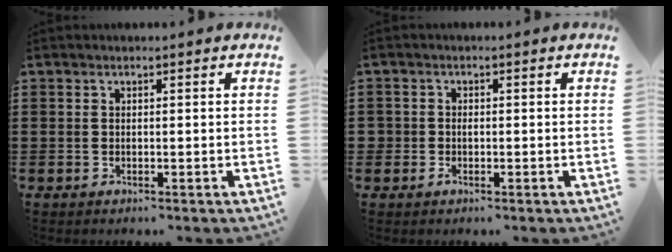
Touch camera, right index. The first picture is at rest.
{"total": 1.1, "force": [-0.4, 0.9, 0.5], "torque": [-0.013, -0.002, -0.008]}